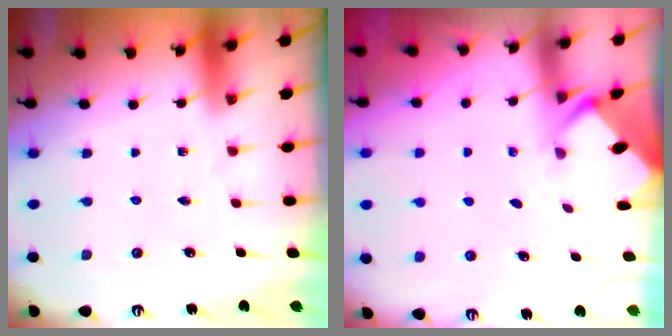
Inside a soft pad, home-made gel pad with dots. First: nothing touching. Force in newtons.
{"total": 2.0, "press": 2.0, "slide": 0.0}